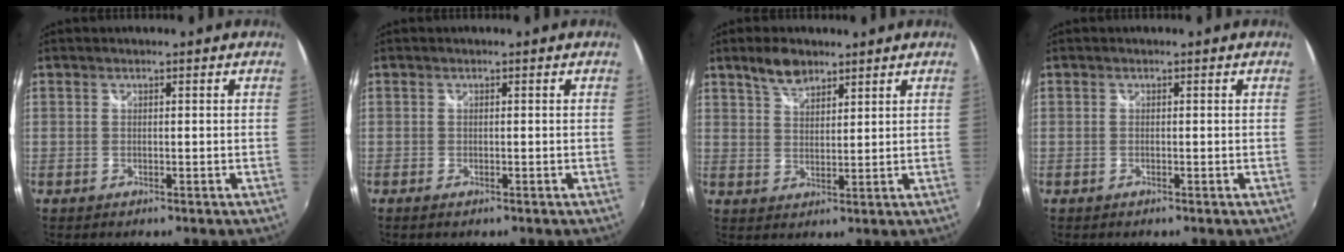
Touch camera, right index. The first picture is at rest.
{"total": 0.8, "force": [-0.5, 0.3, 0.4], "torque": [-0.010, -0.004, -0.011]}
{"total": 5.3, "force": [4.0, 2.3, 2.6], "torque": [-0.041, 0.007, 0.073]}
{"total": 0.0}